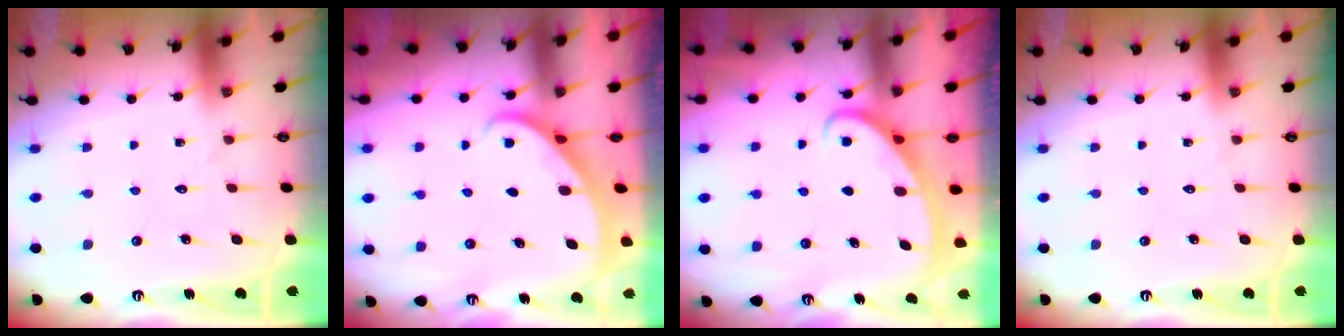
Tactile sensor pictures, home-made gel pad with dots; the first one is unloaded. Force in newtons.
{"total": 2.2, "press": 2.2, "slide": 0.1}
{"total": 2.6, "press": 2.6, "slide": 0.4}
{"total": 0.0}